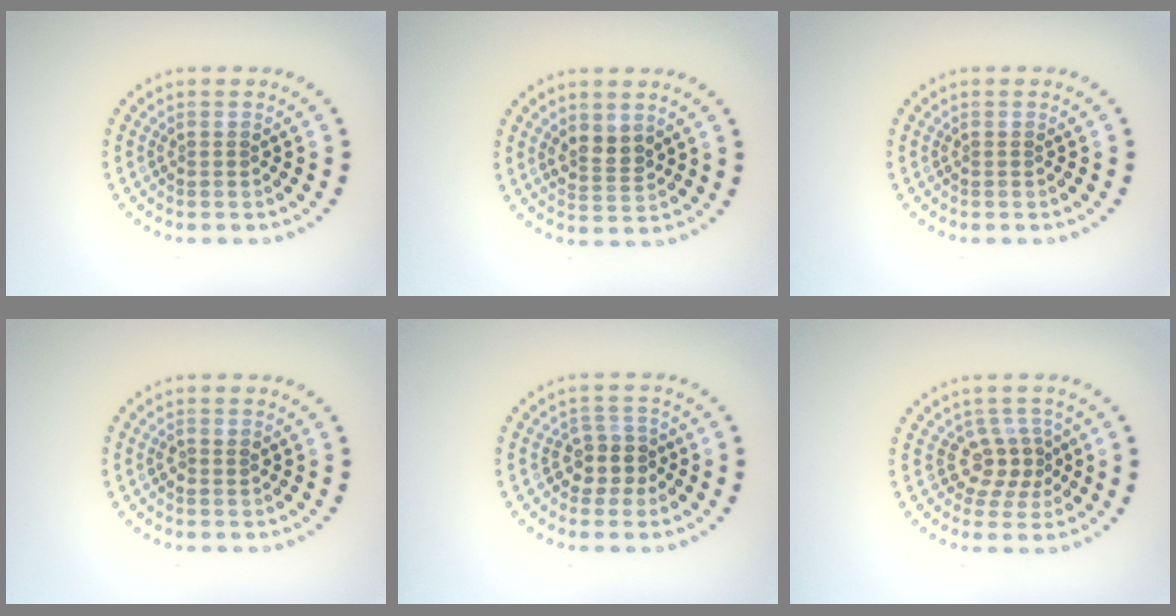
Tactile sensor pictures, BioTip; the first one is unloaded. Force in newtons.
{"total": 2.4, "press": 2.2, "slide": 1.0}
{"total": 0.0}
{"total": 0.9, "press": 0.8, "slide": 0.2}
{"total": 2.7, "press": 2.3, "slide": 1.4}
{"total": 2.8, "press": 2.1, "slide": 1.8}